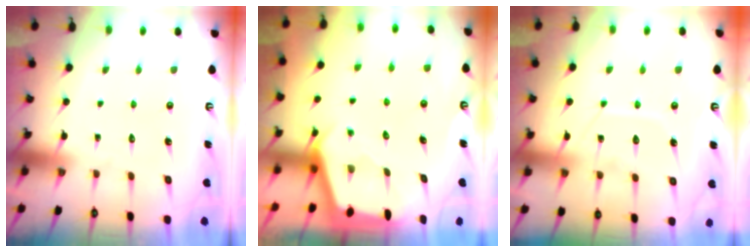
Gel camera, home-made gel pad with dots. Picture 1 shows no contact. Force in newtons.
{"total": 2.0, "press": 2.0, "slide": 0.3}
{"total": 9.9, "press": 9.8, "slide": 0.9}